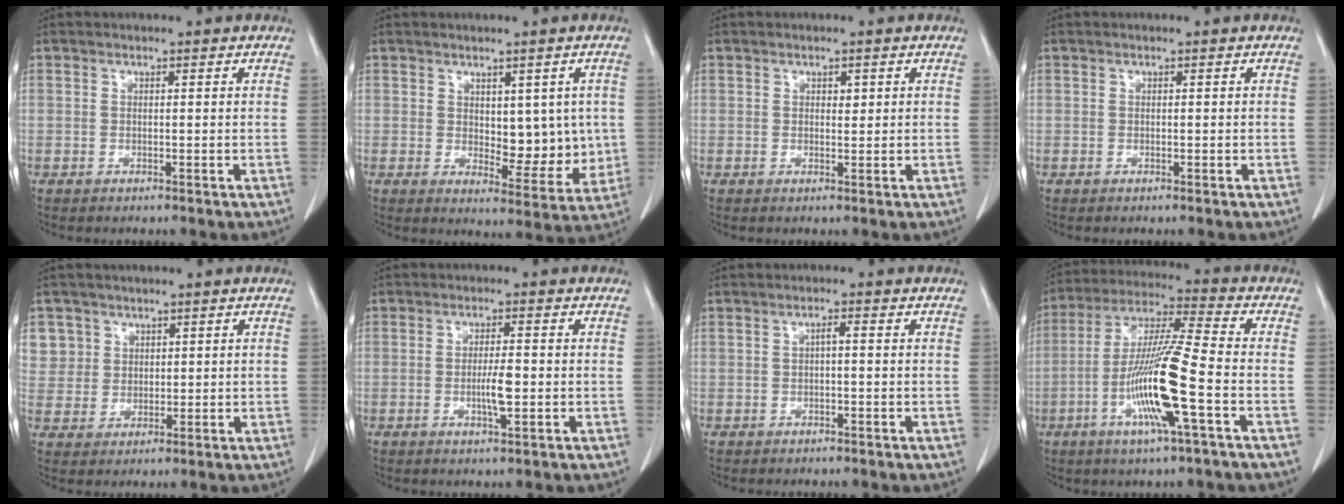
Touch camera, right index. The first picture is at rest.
{"total": 7.6, "force": [0.8, 4.0, 6.4], "torque": [-0.068, -0.004, 0.023]}
{"total": 1.0, "force": [0.4, 0.6, 0.7], "torque": [-0.009, -0.003, 0.007]}
{"total": 0.0}
{"total": 6.6, "force": [3.1, 5.8, 0.2], "torque": [0.003, 0.009, 0.068]}
{"total": 3.9, "force": [-0.7, 0.5, 3.8], "torque": [-0.070, -0.003, -0.010]}
{"total": 1.1, "force": [0.0, 0.1, 1.1], "torque": [-0.018, 0.004, 0.001]}
{"total": 14.3, "force": [-4.4, -0.1, 13.6], "torque": [-0.272, -0.010, -0.090]}